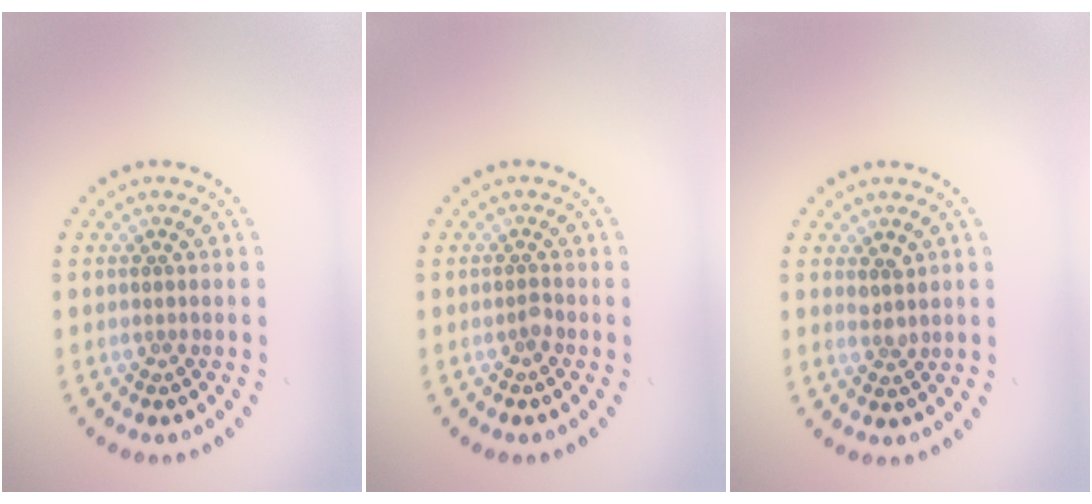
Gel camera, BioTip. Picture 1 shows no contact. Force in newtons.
{"total": 0.8, "press": 0.6, "slide": 0.5}
{"total": 1.5, "press": 1.3, "slide": 0.9}